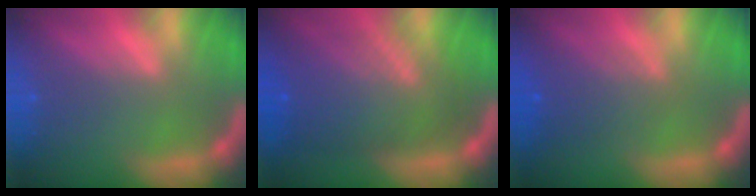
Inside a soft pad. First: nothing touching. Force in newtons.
{"total": 9.0}
{"total": 3.6}